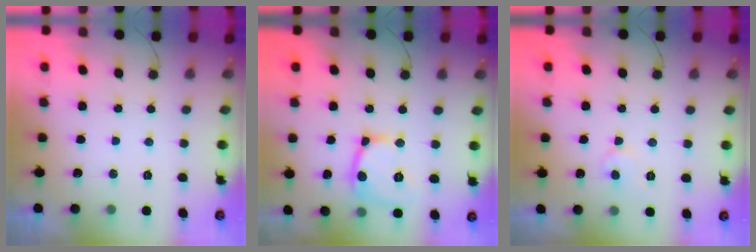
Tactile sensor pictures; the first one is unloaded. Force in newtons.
{"total": 9.7, "press": 9.6, "slide": 1.2}
{"total": 5.1, "press": 5.0, "slide": 0.4}